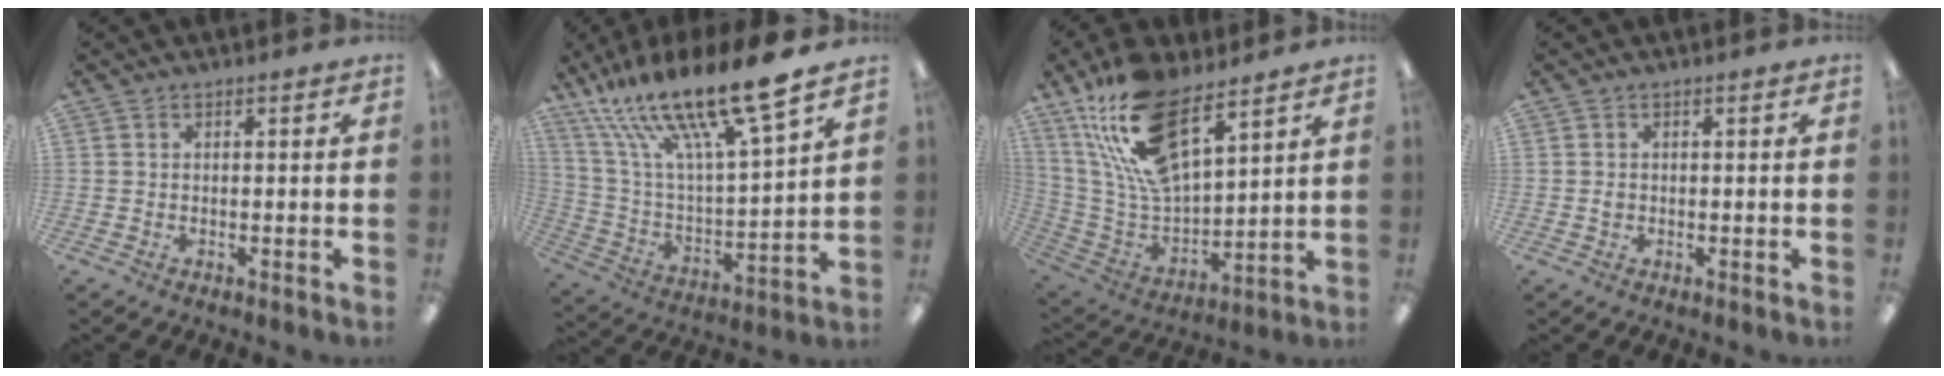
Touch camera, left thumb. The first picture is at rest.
{"total": 22.6, "force": [18.0, 3.1, 13.3], "torque": [-0.244, -0.124, 0.296]}
{"total": 20.6, "force": [13.6, 8.2, 13.1], "torque": [-0.271, -0.073, 0.244]}
{"total": 0.9, "force": [0.0, 0.6, 0.6], "torque": [-0.013, 0.003, -0.002]}